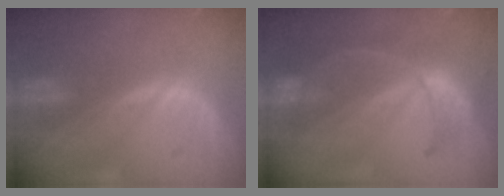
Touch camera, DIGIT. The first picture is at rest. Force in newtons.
{"total": 7.9, "press": 6.9, "slide": 3.9}